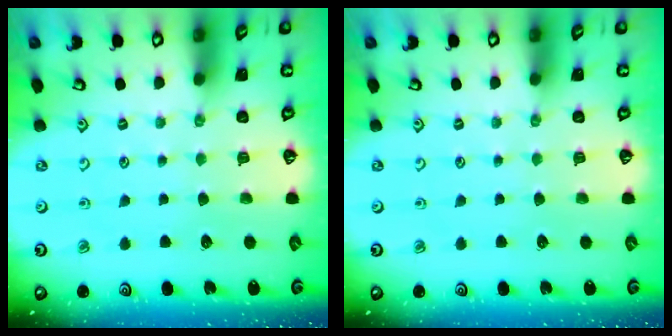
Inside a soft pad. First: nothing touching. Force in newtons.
{"total": 0.0}